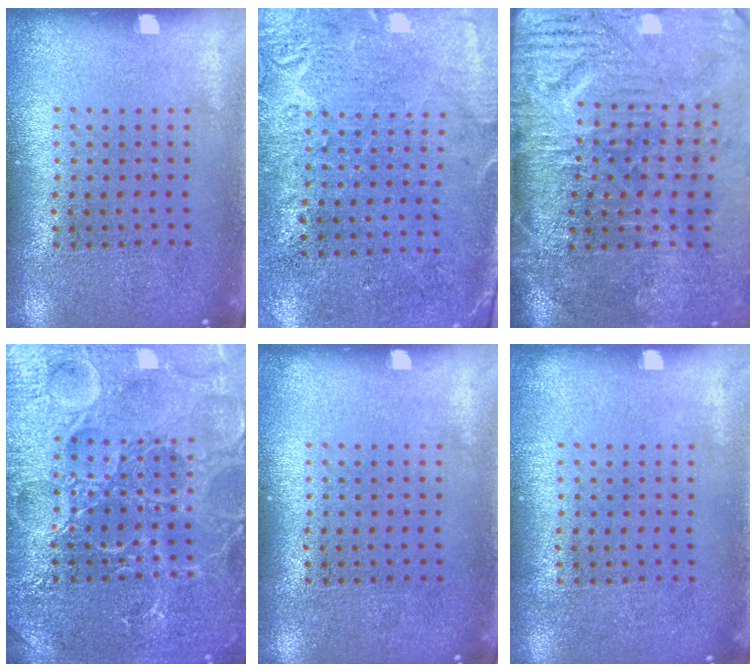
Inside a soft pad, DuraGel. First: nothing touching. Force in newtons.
{"total": 2.8, "press": 2.4, "slide": 1.5}
{"total": 4.8, "press": 3.9, "slide": 2.8}
{"total": 5.7, "press": 5.7, "slide": 0.7}
{"total": 0.0}
{"total": 0.0}